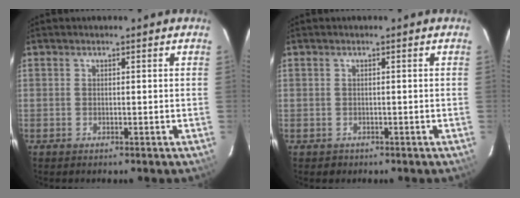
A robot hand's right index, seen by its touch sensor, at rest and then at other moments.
{"total": 1.1, "force": [-0.5, 1.0, 0.0], "torque": [0.001, 0.002, -0.001]}